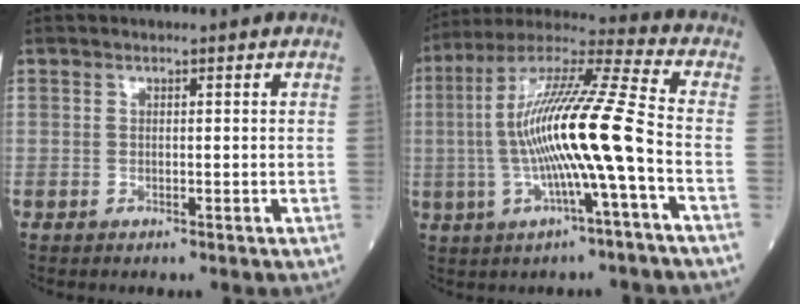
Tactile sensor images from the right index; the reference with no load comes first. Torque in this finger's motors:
{"motor_torque": [1.87, -0.26, 1.06, 0.21]}